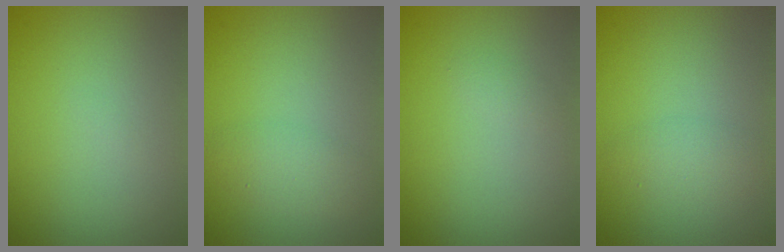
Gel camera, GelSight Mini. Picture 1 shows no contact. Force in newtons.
{"total": 2.2, "press": 2.2, "slide": 0.1}
{"total": 0.6, "press": 0.6, "slide": 0.0}
{"total": 1.8, "press": 1.8, "slide": 0.2}